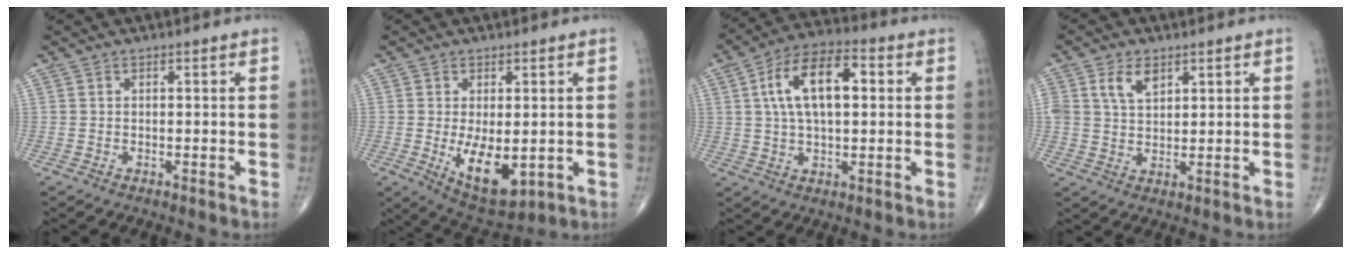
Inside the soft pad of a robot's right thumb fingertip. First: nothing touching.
{"total": 9.9, "force": [-1.5, 4.9, 8.5], "torque": [-0.123, -0.020, -0.006]}
{"total": 13.6, "force": [2.8, 6.7, 11.5], "torque": [-0.198, 0.020, 0.043]}
{"total": 5.2, "force": [2.5, 3.1, 3.3], "torque": [-0.051, -0.009, 0.050]}